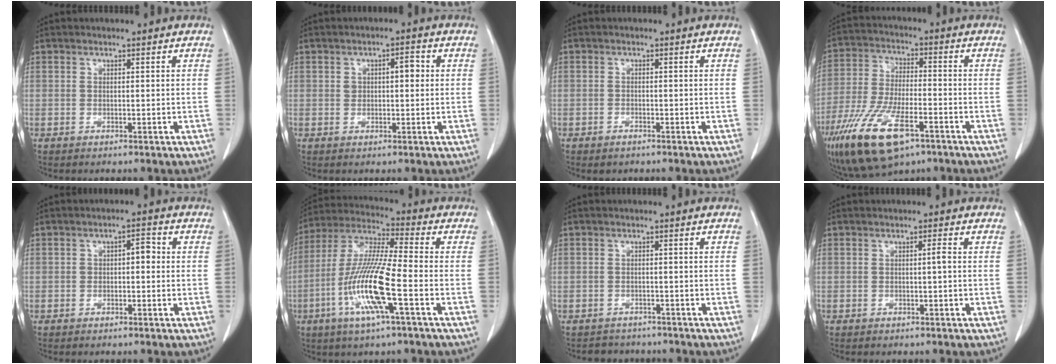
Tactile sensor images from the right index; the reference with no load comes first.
{"total": 3.0, "force": [0.6, 1.5, 2.5], "torque": [-0.038, 0.015, 0.010]}
{"total": 1.1, "force": [-0.8, 0.6, 0.5], "torque": [-0.011, -0.001, -0.010]}
{"total": 16.5, "force": [-9.5, 5.7, 12.3], "torque": [-0.267, -0.029, -0.170]}
{"total": 2.6, "force": [0.0, 1.3, 2.2], "torque": [-0.030, 0.018, -0.002]}
{"total": 14.0, "force": [-4.4, 0.6, 13.3], "torque": [-0.274, -0.009, -0.093]}
{"total": 4.0, "force": [-3.5, 2.0, -0.1], "torque": [0.000, 0.006, -0.049]}
{"total": 0.8, "force": [-0.1, -0.1, 0.8], "torque": [-0.012, 0.001, -0.002]}